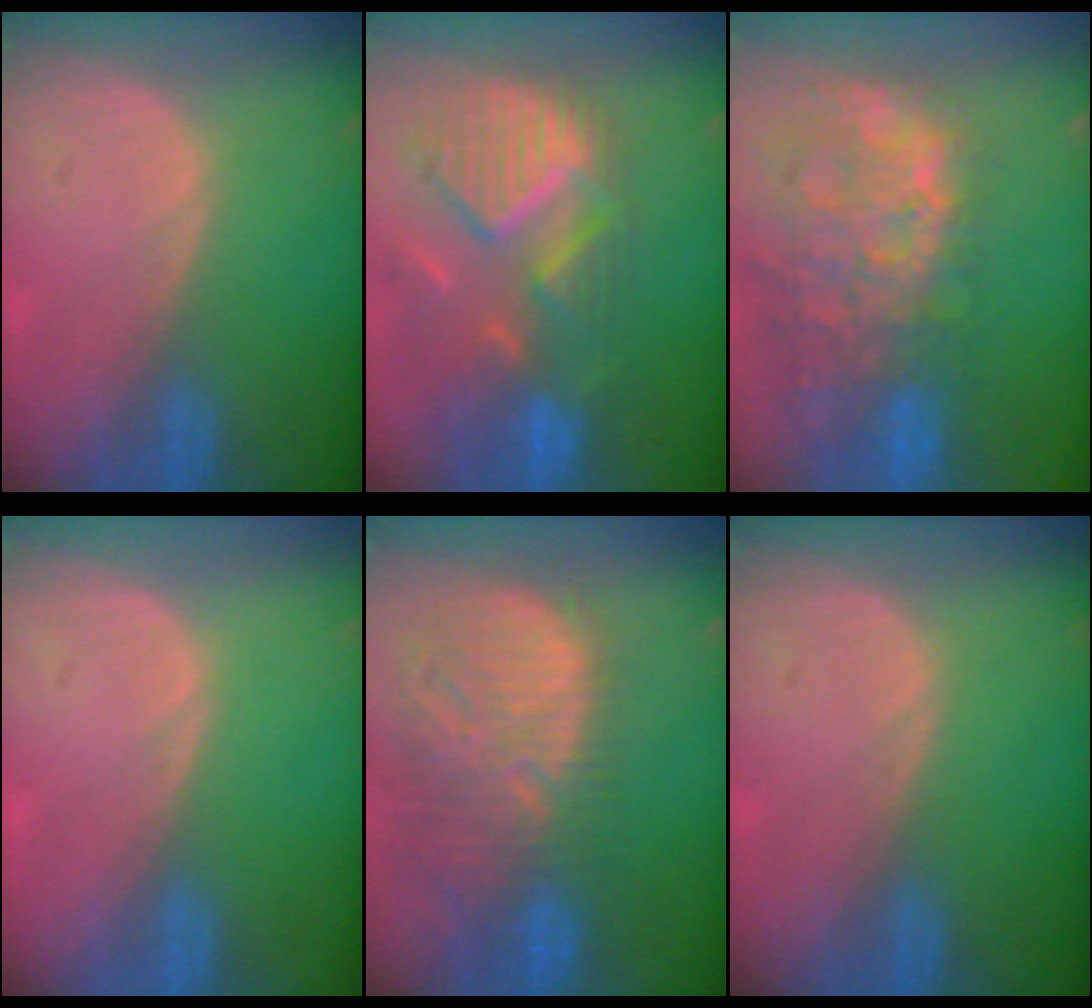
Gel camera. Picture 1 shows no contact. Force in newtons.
{"total": 12.1, "press": 10.5, "slide": 6.0}
{"total": 14.3, "press": 11.6, "slide": 8.3}
{"total": 0.0}
{"total": 13.4, "press": 11.5, "slide": 7.0}
{"total": 0.0}